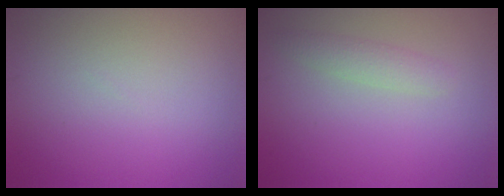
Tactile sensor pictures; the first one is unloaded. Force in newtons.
{"total": 1.4, "press": 1.4, "slide": 0.1}